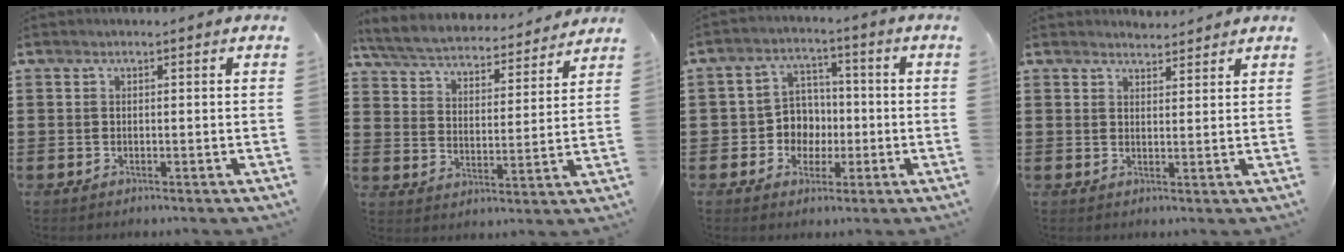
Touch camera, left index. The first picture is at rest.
{"total": 5.0, "force": [4.9, 0.3, 1.1], "torque": [-0.046, -0.034, 0.080]}
{"total": 5.8, "force": [-0.8, 5.5, 1.7], "torque": [-0.044, 0.013, -0.017]}
{"total": 2.3, "force": [2.2, 0.3, -0.1], "torque": [-0.003, -0.002, 0.044]}